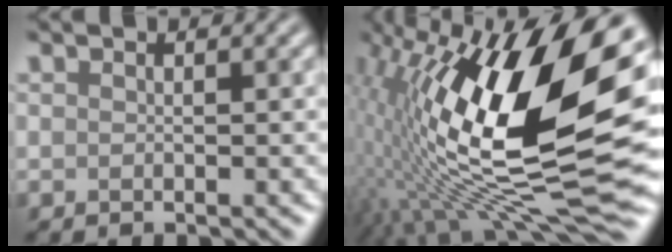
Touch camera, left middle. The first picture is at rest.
{"total": 19.5, "force": [3.5, 8.0, 17.4], "torque": [-0.307, 0.010, 0.051]}